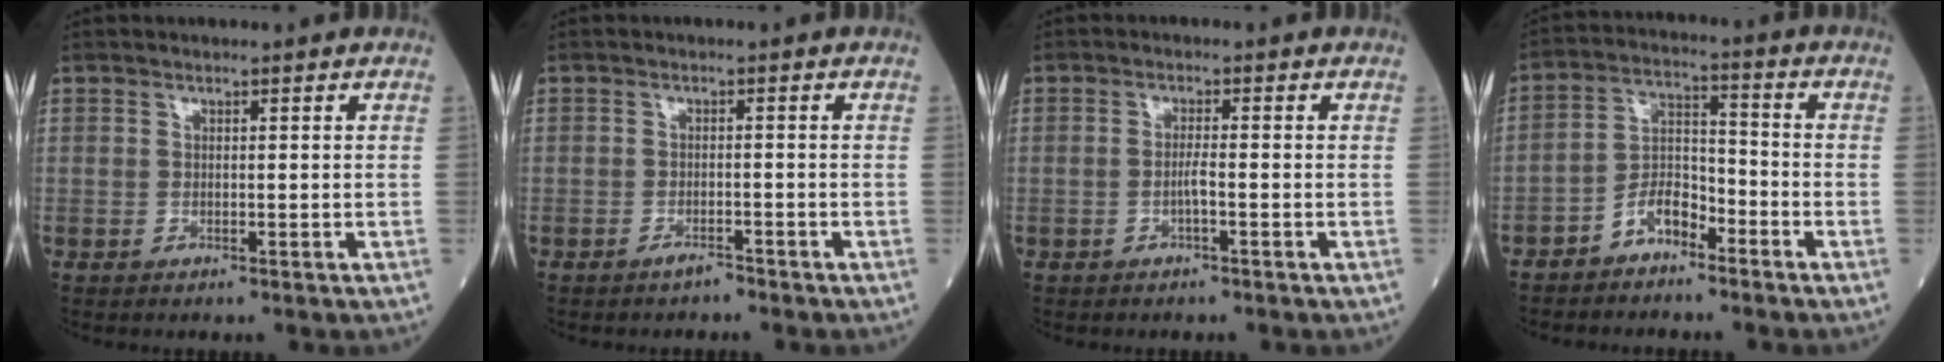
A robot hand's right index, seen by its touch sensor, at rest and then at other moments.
{"total": 1.5, "force": [-1.4, 0.4, 0.6], "torque": [-0.011, -0.001, -0.020]}
{"total": 1.6, "force": [-0.7, 0.0, 1.5], "torque": [-0.026, 0.003, -0.016]}
{"total": 5.9, "force": [-4.2, 2.6, 3.2], "torque": [-0.061, 0.014, -0.084]}